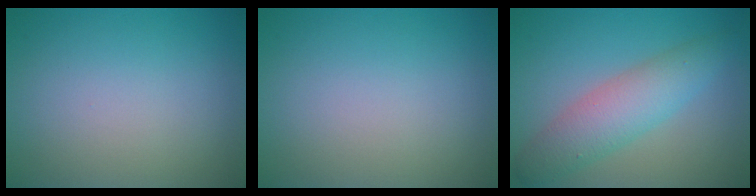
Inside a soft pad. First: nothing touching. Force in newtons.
{"total": 0.0}
{"total": 4.8, "press": 4.8, "slide": 0.1}